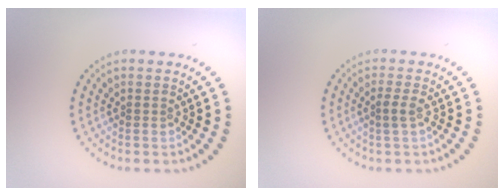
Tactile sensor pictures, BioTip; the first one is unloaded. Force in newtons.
{"total": 1.2, "press": 1.0, "slide": 0.6}